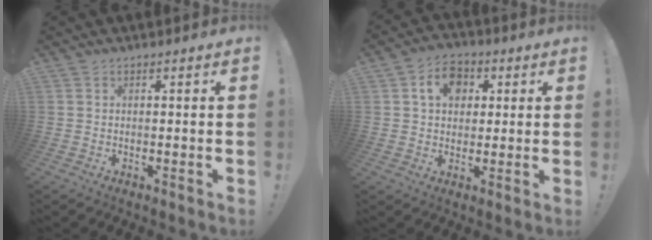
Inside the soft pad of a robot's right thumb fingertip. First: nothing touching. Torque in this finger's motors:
{"motor_torque": [1.29, 1.24, 0.05, -0.03, 0.00]}